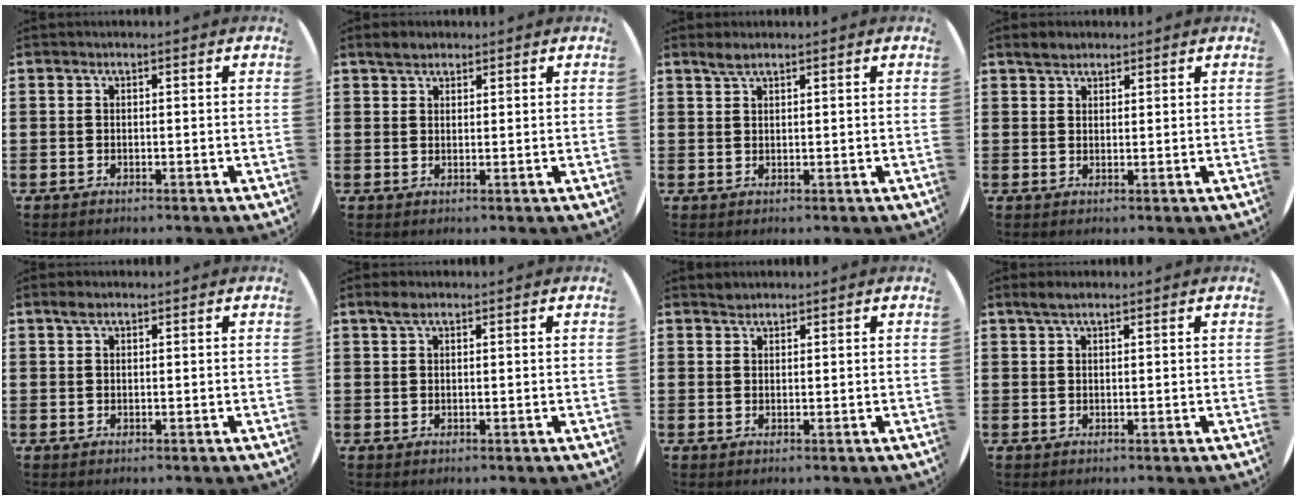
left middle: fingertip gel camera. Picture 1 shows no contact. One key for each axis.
{"total": 2.0, "fx": 1.8, "fy": 0.8, "fz": 0.3, "tx": 0.001, "ty": 0.003, "tz": 0.033}
{"total": 1.7, "fx": 1.4, "fy": 0.3, "fz": 0.8, "tx": -0.017, "ty": 0.003, "tz": 0.026}
{"total": 2.0, "fx": 1.9, "fy": 0.8, "fz": 0.2, "tx": 0.001, "ty": 0.002, "tz": 0.034}
{"total": 1.1, "fx": 0.8, "fy": 0.5, "fz": 0.5, "tx": -0.003, "ty": 0.002, "tz": 0.012}
{"total": 1.5, "fx": 1.1, "fy": 0.6, "fz": 0.8, "tx": -0.010, "ty": 0.002, "tz": 0.017}
{"total": 1.0, "fx": 1.0, "fy": 0.3, "fz": -0.1, "tx": 0.002, "ty": 0.002, "tz": 0.019}
{"total": 1.8, "fx": 1.4, "fy": 0.5, "fz": 1.0, "tx": -0.021, "ty": 0.006, "tz": 0.024}